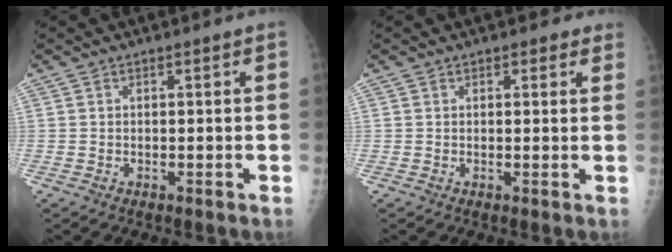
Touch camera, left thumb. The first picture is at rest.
{"total": 2.0, "force": [1.4, 1.3, 0.6], "torque": [0.013, -0.005, 0.010]}